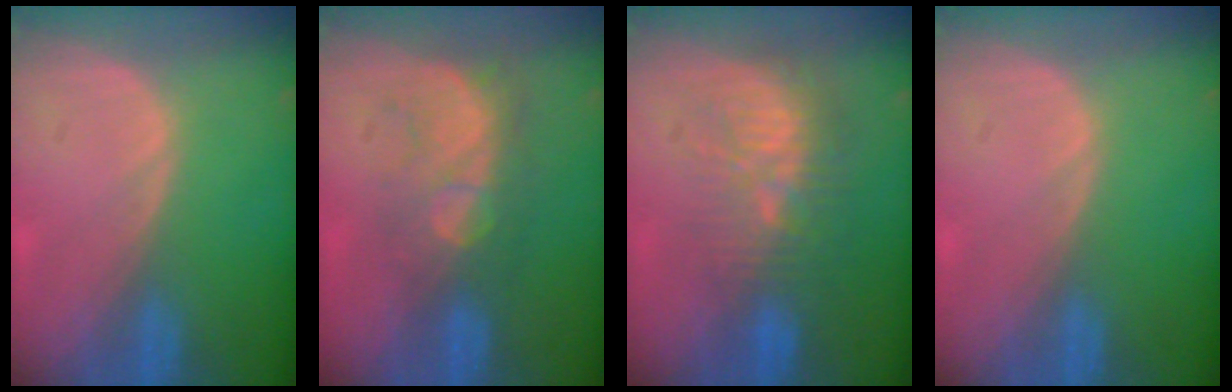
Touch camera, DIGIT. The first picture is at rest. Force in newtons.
{"total": 8.9, "press": 7.7, "slide": 4.6}
{"total": 9.8, "press": 8.9, "slide": 4.0}
{"total": 0.0}